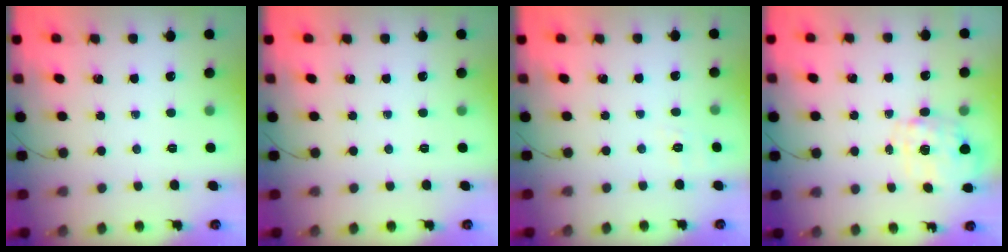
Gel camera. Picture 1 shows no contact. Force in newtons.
{"total": 0.0}
{"total": 4.5, "press": 4.1, "slide": 2.0}
{"total": 2.9, "press": 2.7, "slide": 0.9}